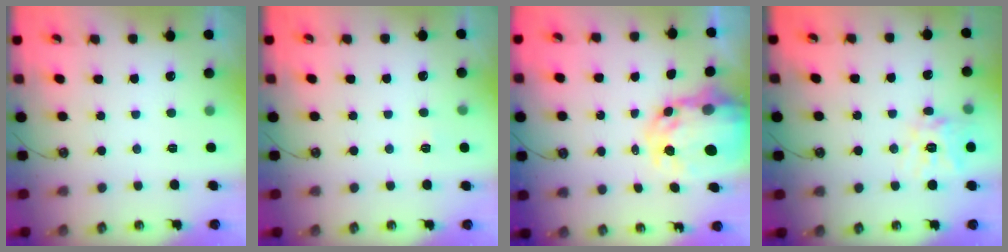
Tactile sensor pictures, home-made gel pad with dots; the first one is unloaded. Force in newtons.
{"total": 4.2, "press": 4.2, "slide": 0.5}
{"total": 9.5, "press": 9.4, "slide": 0.9}
{"total": 12.4, "press": 12.3, "slide": 1.6}